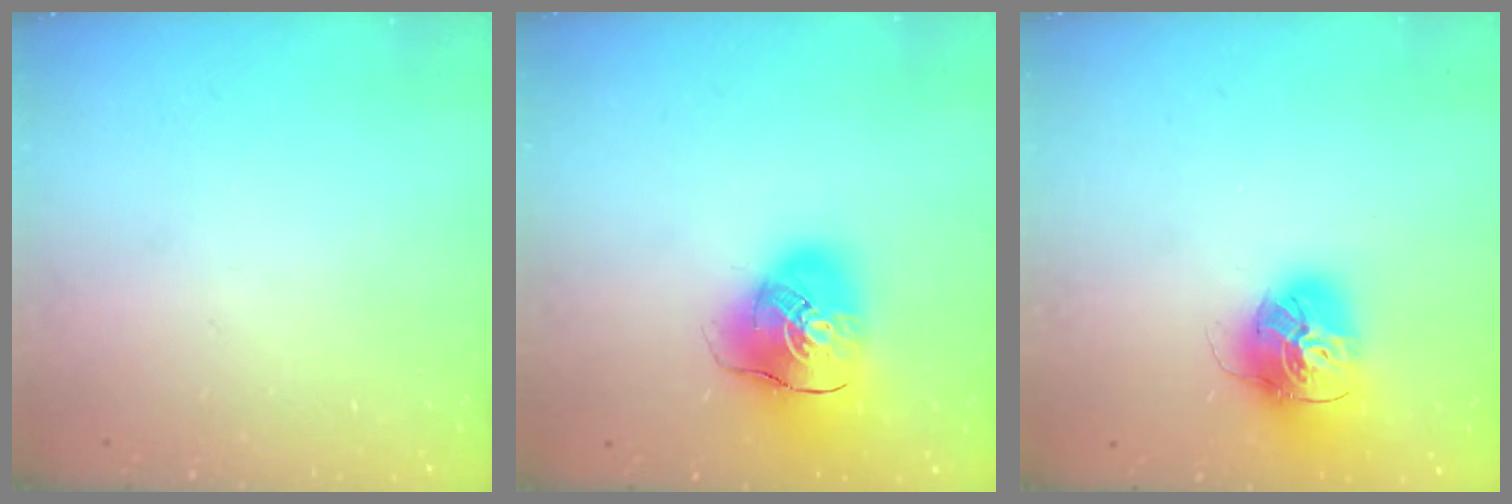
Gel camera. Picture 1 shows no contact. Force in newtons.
{"total": 14.8, "press": 14.5, "slide": 2.6}
{"total": 17.1, "press": 17.0, "slide": 1.9}